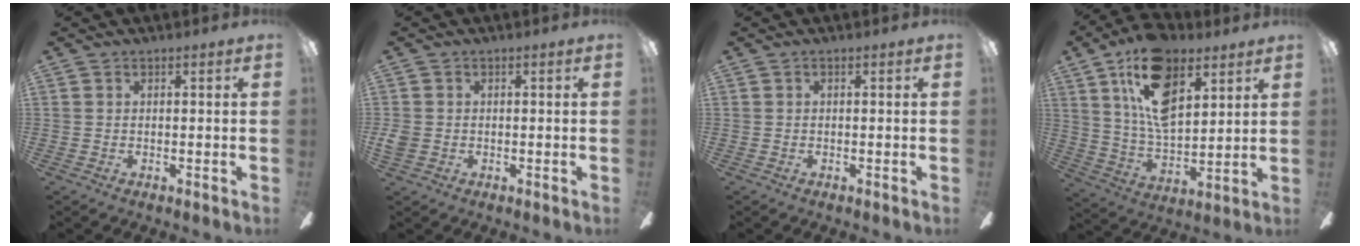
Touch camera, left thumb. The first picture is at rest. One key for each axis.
{"total": 2.5, "fx": -0.3, "fy": 2.2, "fz": 1.2, "tx": -0.019, "ty": 0.006, "tz": -0.003}
{"total": 0.0}
{"total": 18.2, "fx": 9.6, "fy": 9.8, "fz": 11.9, "tx": -0.227, "ty": -0.026, "tz": 0.172}